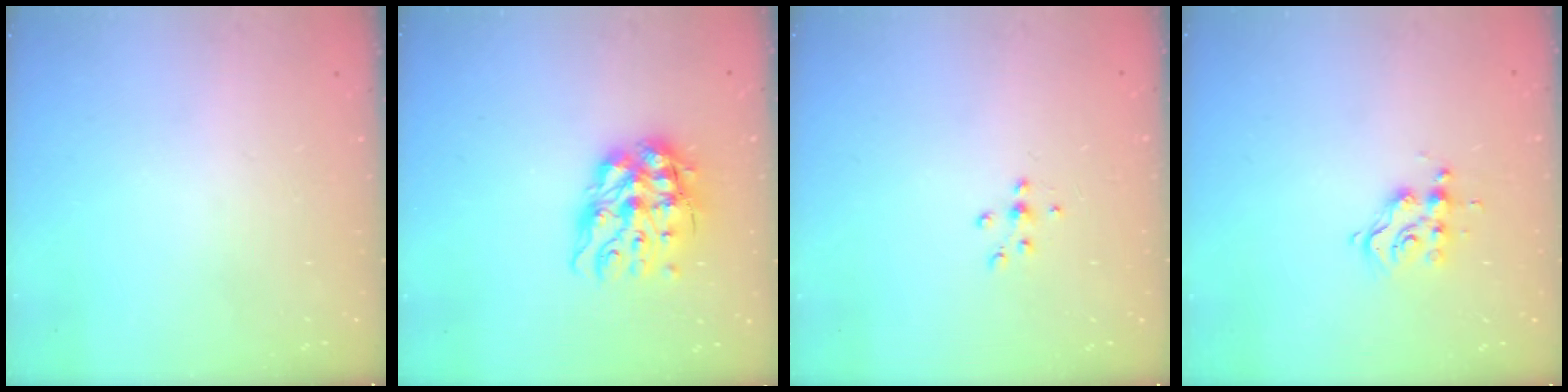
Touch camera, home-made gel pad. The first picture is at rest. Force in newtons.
{"total": 12.6, "press": 12.5, "slide": 1.4}
{"total": 3.4, "press": 3.3, "slide": 1.0}
{"total": 8.0, "press": 7.9, "slide": 0.7}